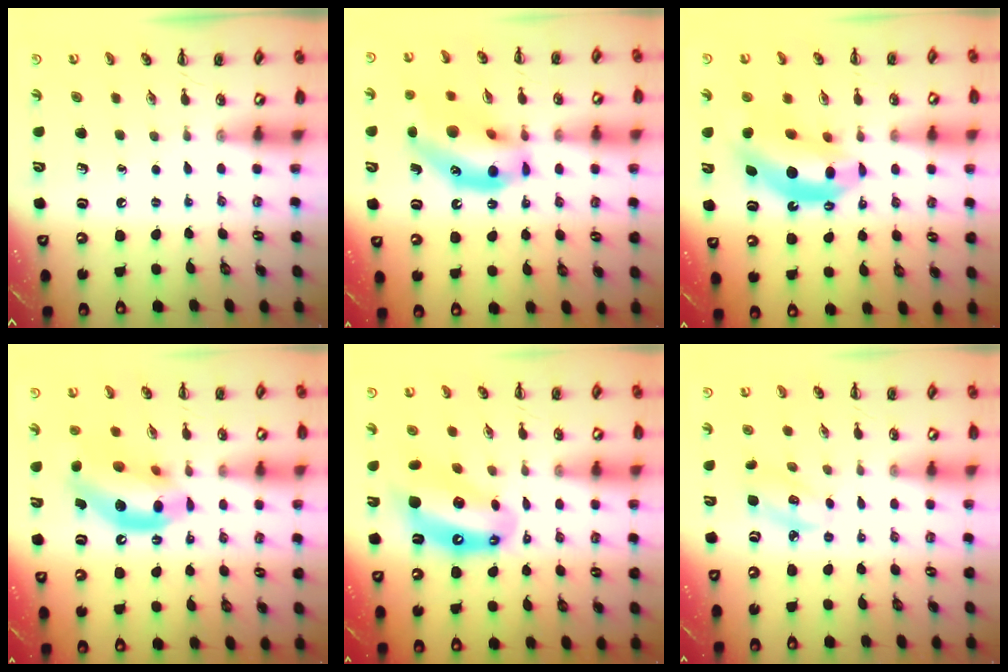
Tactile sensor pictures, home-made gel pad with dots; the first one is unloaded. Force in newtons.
{"total": 18.5, "press": 18.0, "slide": 4.5}
{"total": 13.2, "press": 12.8, "slide": 3.5}
{"total": 16.1, "press": 15.5, "slide": 4.4}
{"total": 13.0, "press": 12.4, "slide": 3.9}
{"total": 3.1, "press": 3.0, "slide": 0.7}